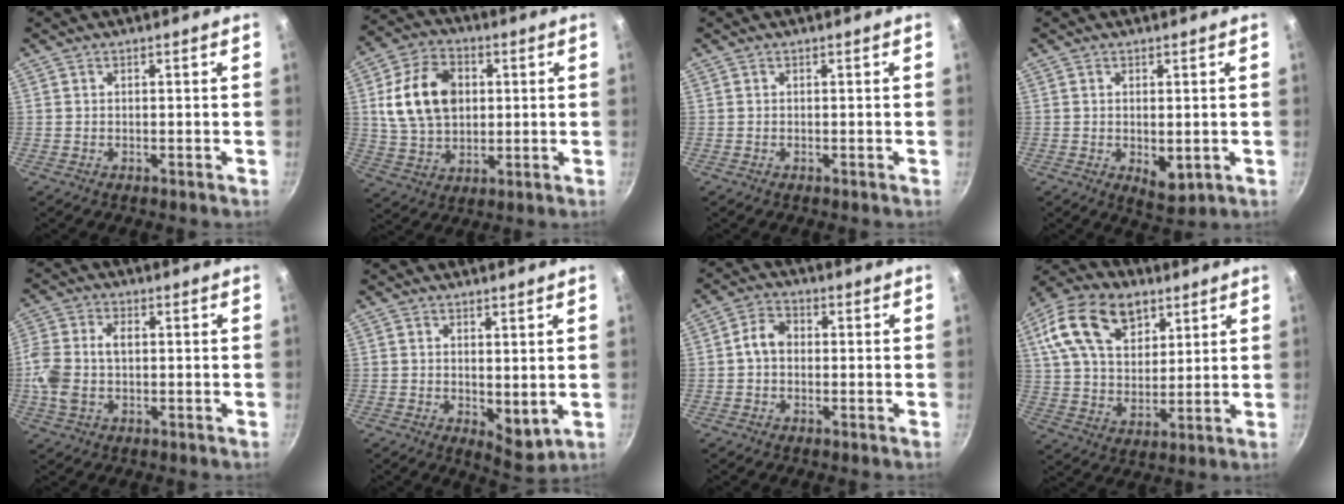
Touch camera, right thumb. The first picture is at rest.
{"total": 15.0, "force": [2.6, 10.8, 10.1], "torque": [-0.163, 0.005, 0.046]}
{"total": 0.0}
{"total": 4.7, "force": [-0.4, 2.5, 4.0], "torque": [-0.056, -0.014, 0.000]}
{"total": 8.8, "force": [-0.1, 5.7, 6.7], "torque": [-0.145, 0.013, -0.011]}
{"total": 5.2, "force": [1.2, 2.6, 4.3], "torque": [-0.053, -0.025, 0.022]}
{"total": 4.5, "force": [-0.1, 3.6, 2.8], "torque": [-0.036, 0.015, -0.013]}
{"total": 19.2, "force": [8.8, 12.2, 11.9], "torque": [-0.190, -0.012, 0.148]}